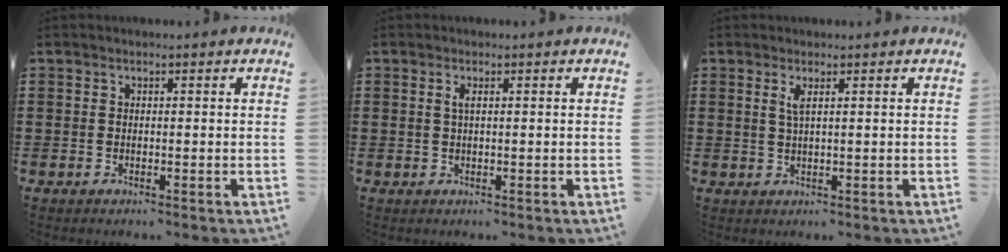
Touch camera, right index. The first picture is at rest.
{"total": 1.2, "force": [0.4, 0.0, 1.1], "torque": [-0.023, 0.000, 0.007]}
{"total": 1.8, "force": [0.8, 0.0, 1.6], "torque": [-0.035, -0.002, 0.014]}